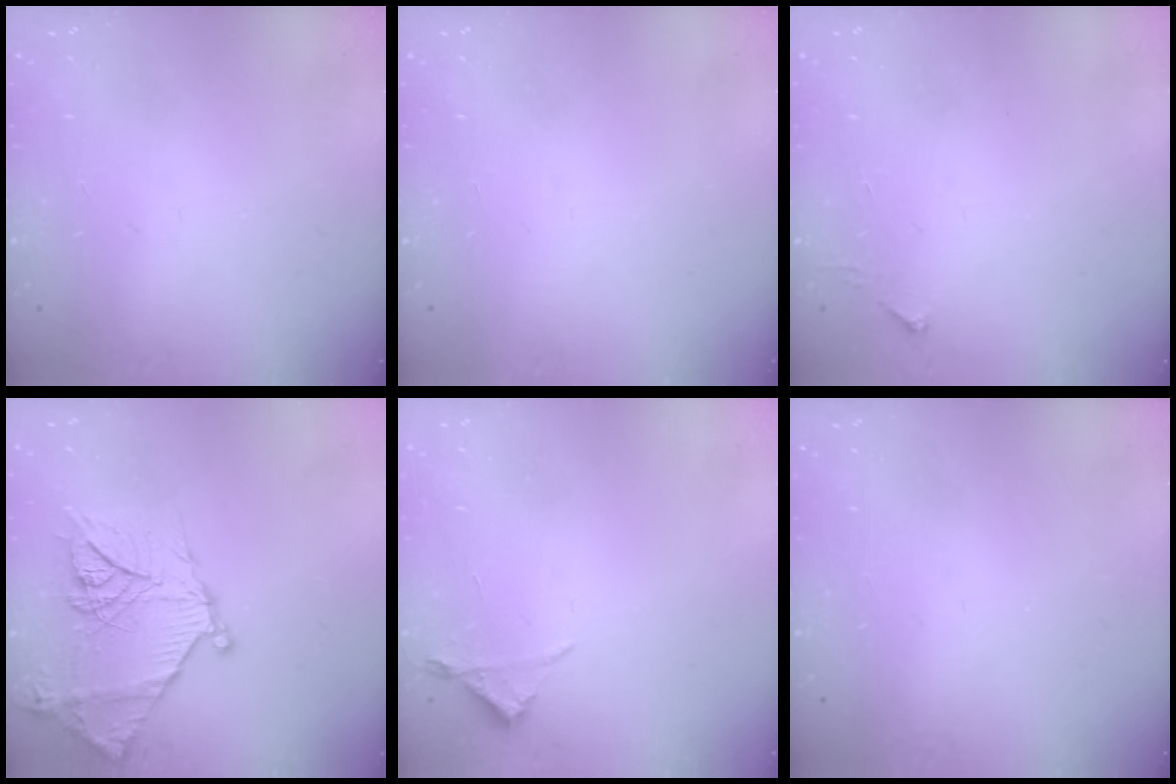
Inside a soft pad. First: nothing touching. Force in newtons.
{"total": 1.5, "press": 1.5, "slide": 0.1}
{"total": 3.1, "press": 3.1, "slide": 0.4}
{"total": 18.1, "press": 18.1, "slide": 1.2}
{"total": 3.0, "press": 2.9, "slide": 0.5}
{"total": 0.0}